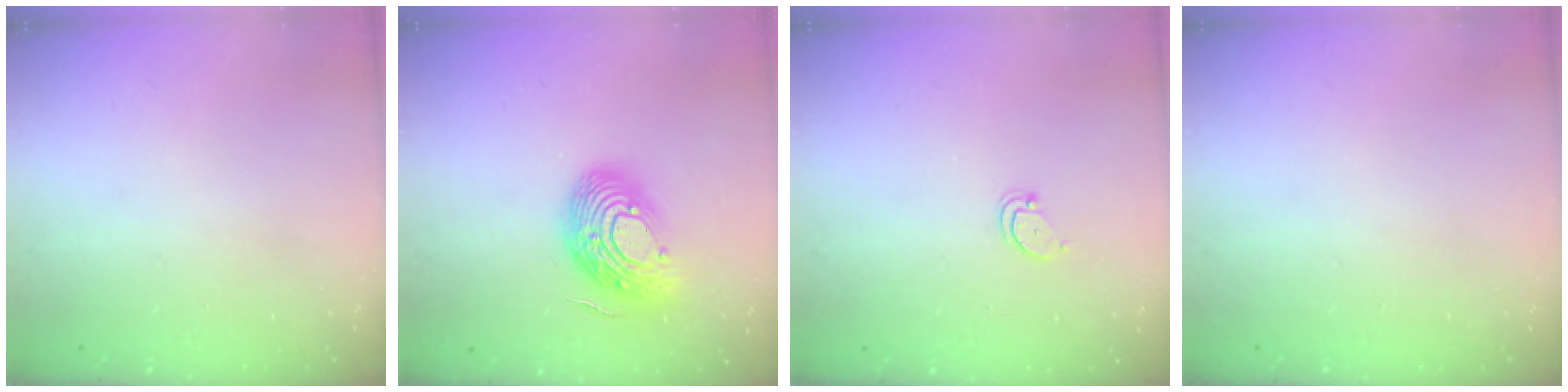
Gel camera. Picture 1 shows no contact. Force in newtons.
{"total": 16.1, "press": 16.1, "slide": 1.3}
{"total": 2.7, "press": 2.7, "slide": 0.2}
{"total": 0.0}